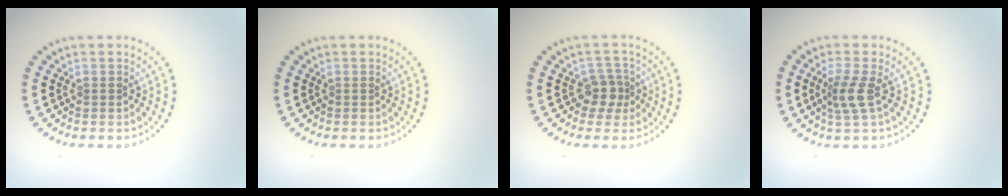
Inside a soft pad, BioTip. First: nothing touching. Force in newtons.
{"total": 0.0}
{"total": 2.2, "press": 1.8, "slide": 1.2}
{"total": 2.5, "press": 1.9, "slide": 1.6}